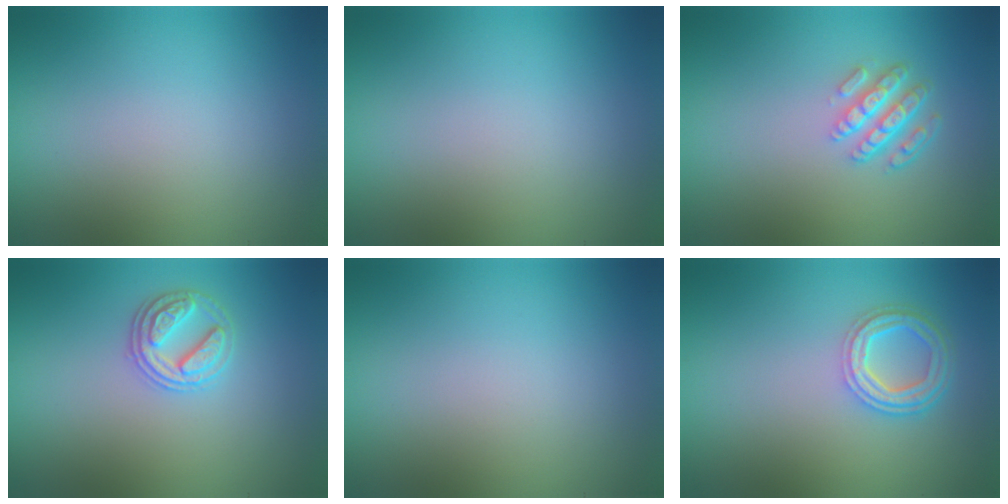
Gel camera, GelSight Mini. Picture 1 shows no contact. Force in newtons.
{"total": 0.0}
{"total": 4.3, "press": 3.2, "slide": 2.9}
{"total": 2.6, "press": 2.6, "slide": 0.5}
{"total": 0.0}
{"total": 4.1, "press": 3.2, "slide": 2.6}